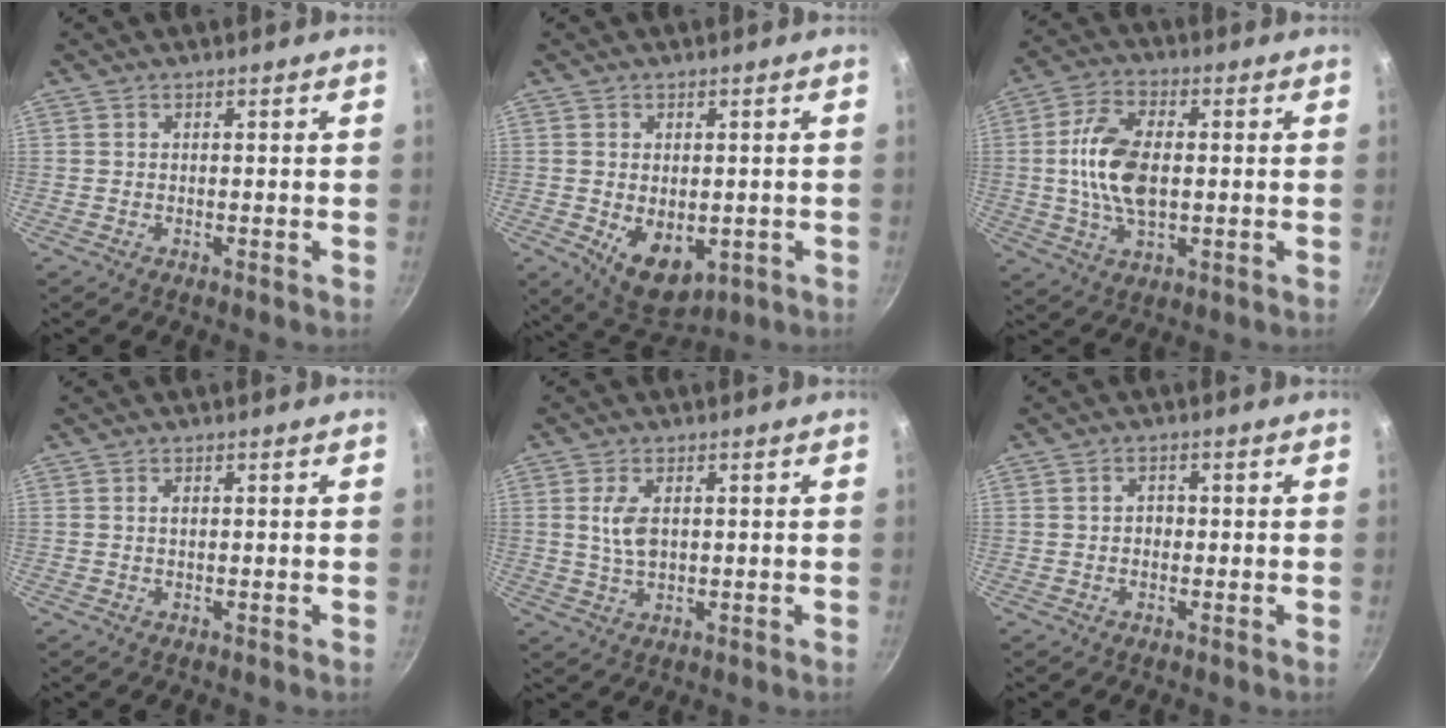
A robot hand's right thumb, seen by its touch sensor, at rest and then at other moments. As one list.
[{"total": 9.2, "force": [-2.2, 5.6, 6.9], "torque": [-0.091, -0.011, -0.014]}, {"total": 12.4, "force": [0.3, 6.8, 10.4], "torque": [-0.203, 0.007, 0.006]}, {"total": 0.9, "force": [0.2, 0.6, 0.7], "torque": [-0.011, 0.001, 0.004]}, {"total": 4.8, "force": [0.9, 2.7, 3.9], "torque": [-0.080, -0.004, 0.020]}, {"total": 1.8, "force": [-0.1, 1.5, 1.0], "torque": [-0.008, 0.005, -0.005]}]